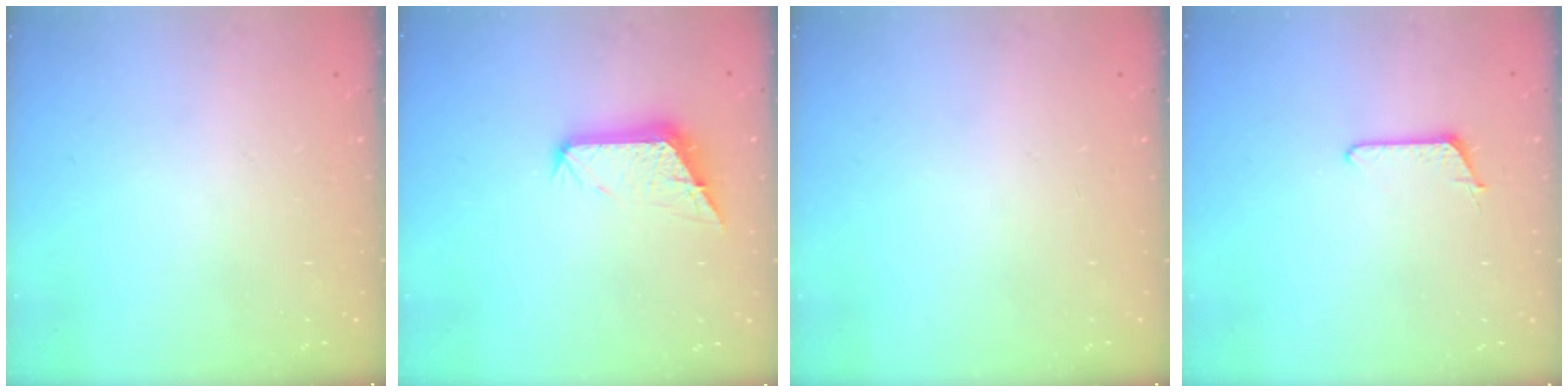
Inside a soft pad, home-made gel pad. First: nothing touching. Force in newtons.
{"total": 10.9, "press": 10.9, "slide": 0.3}
{"total": 0.0}
{"total": 5.6, "press": 5.5, "slide": 0.7}